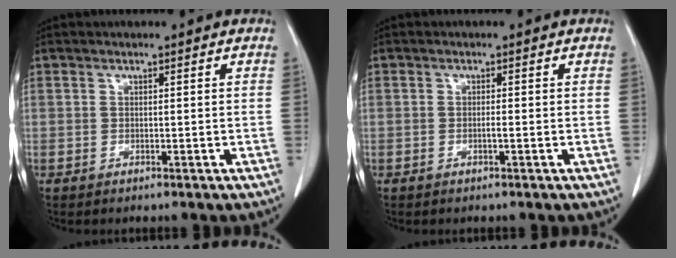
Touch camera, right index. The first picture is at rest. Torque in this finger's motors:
{"motor_torque": [0.15, -0.10, 0.04, 0.00]}